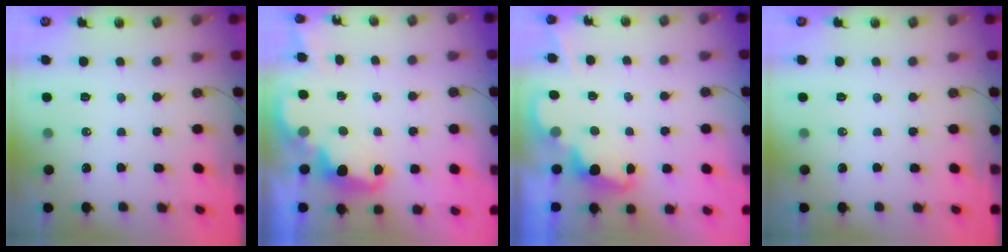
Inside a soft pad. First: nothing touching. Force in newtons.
{"total": 2.7, "press": 2.6, "slide": 0.7}
{"total": 2.5, "press": 2.4, "slide": 0.5}
{"total": 0.0}